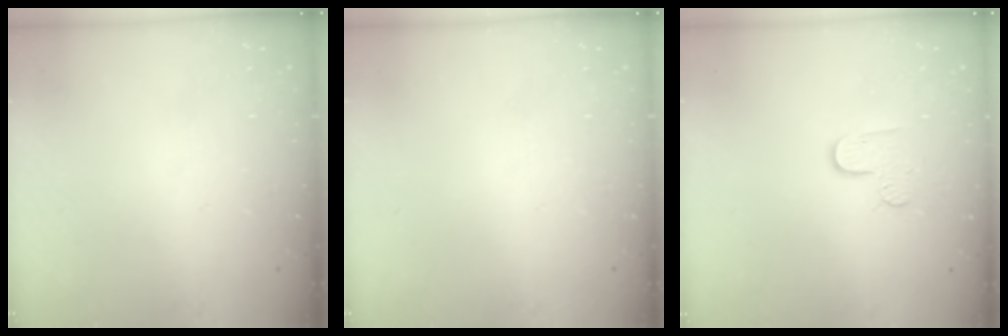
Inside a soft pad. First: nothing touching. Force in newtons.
{"total": 0.0}
{"total": 5.5, "press": 5.5, "slide": 0.4}